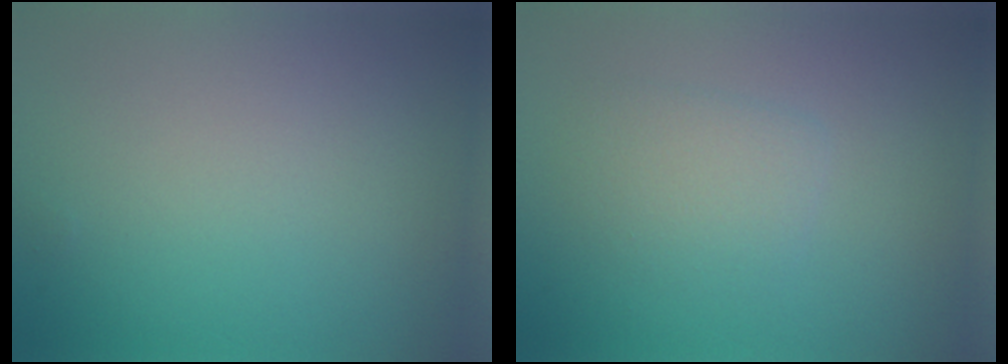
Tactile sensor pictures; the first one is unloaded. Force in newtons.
{"total": 2.1, "press": 2.1, "slide": 0.1}